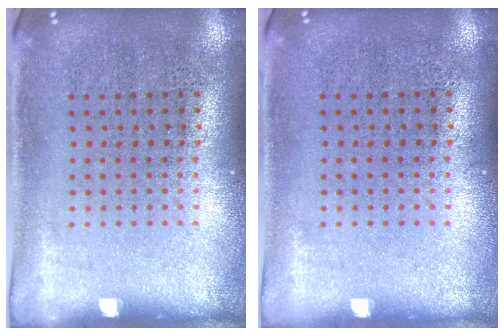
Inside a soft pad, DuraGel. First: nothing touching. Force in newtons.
{"total": 0.0}